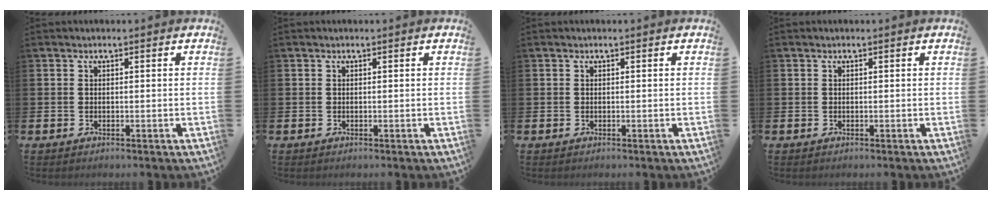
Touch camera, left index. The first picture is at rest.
{"total": 0.0}
{"total": 0.0}
{"total": 0.0}